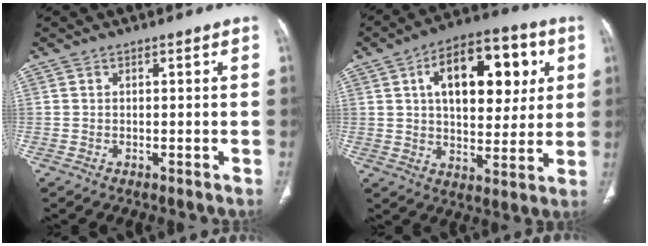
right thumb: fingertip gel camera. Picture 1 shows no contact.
{"total": 19.6, "force": [5.6, 10.7, 15.4], "torque": [-0.185, 0.006, 0.081]}